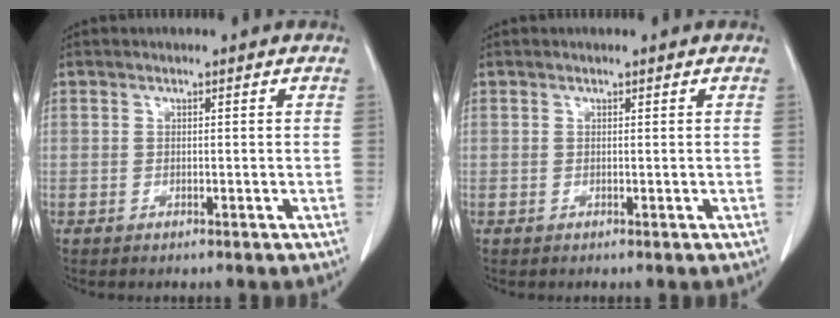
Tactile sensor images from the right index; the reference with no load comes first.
{"total": 0.0}